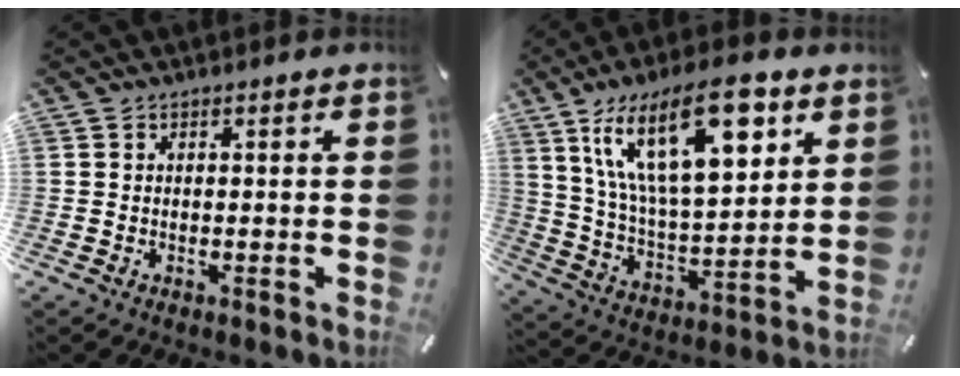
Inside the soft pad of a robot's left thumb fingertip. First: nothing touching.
{"total": 23.8, "force": [11.7, 10.5, 17.8], "torque": [-0.325, -0.044, 0.186]}